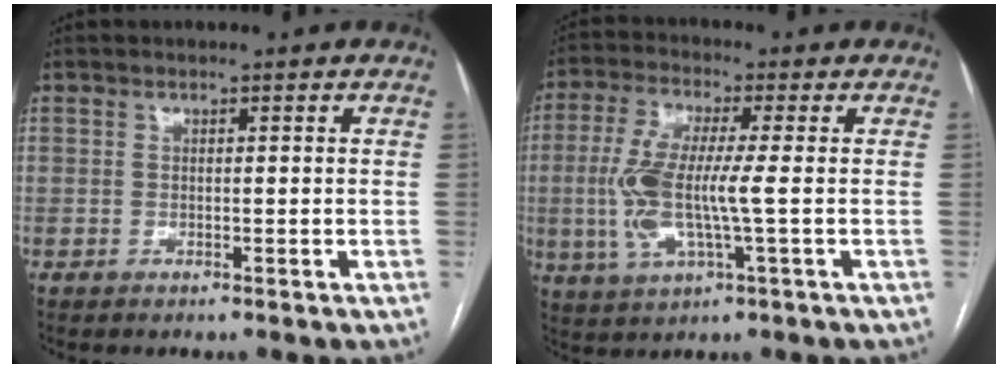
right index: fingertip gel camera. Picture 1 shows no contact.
{"total": 10.1, "force": [-0.8, 1.6, 9.9], "torque": [-0.220, 0.003, -0.017]}